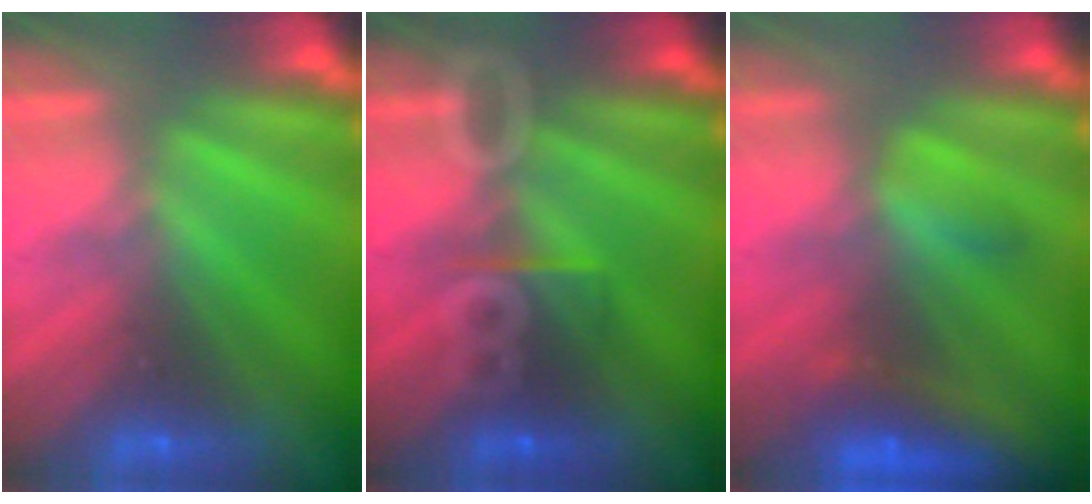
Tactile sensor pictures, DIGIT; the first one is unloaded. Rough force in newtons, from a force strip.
{"total": 3.0}
{"total": 9.2}